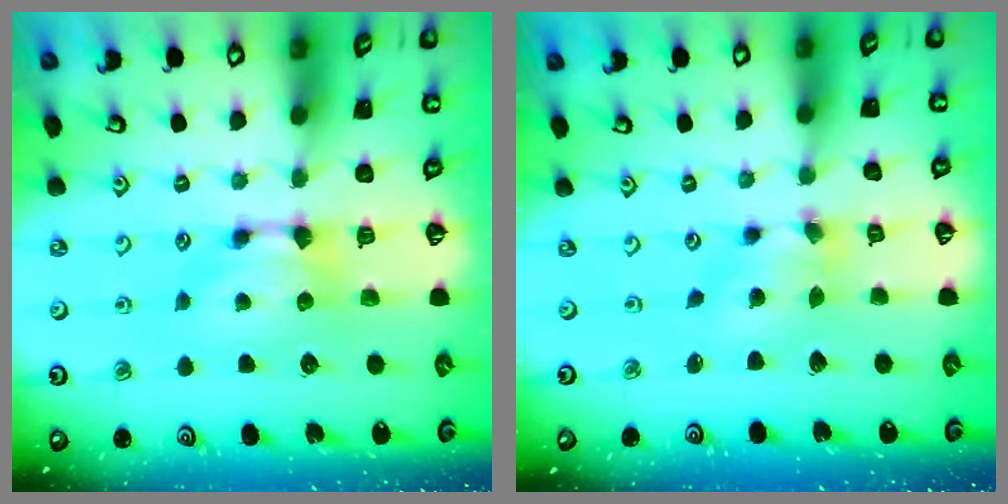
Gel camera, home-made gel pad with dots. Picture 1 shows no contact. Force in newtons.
{"total": 2.5, "press": 2.1, "slide": 1.3}